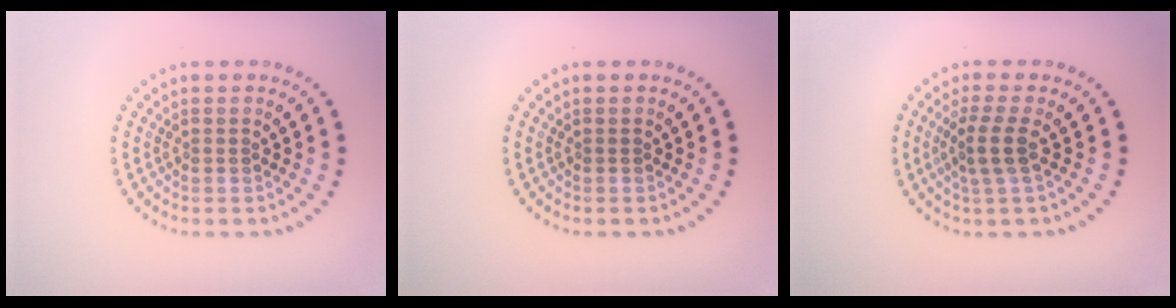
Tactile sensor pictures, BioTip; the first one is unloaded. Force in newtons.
{"total": 0.0}
{"total": 2.5, "press": 2.0, "slide": 1.6}